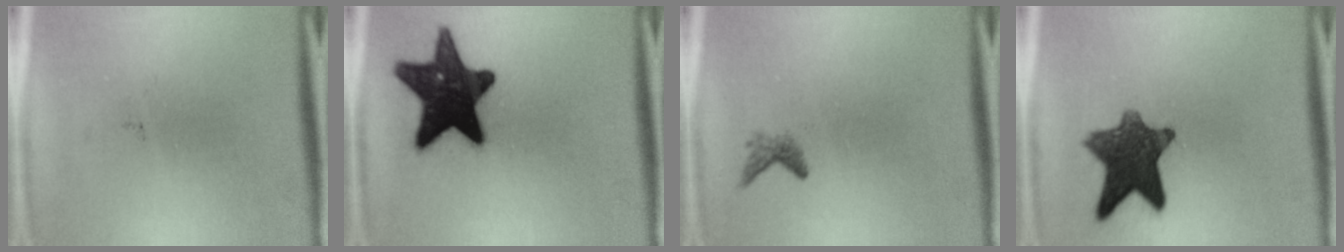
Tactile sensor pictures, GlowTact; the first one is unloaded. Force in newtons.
{"total": 17.0}
{"total": 1.1}
{"total": 10.7}